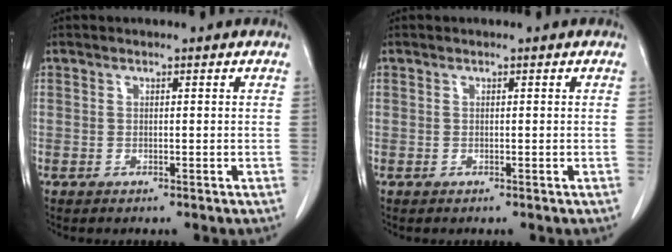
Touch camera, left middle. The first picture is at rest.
{"total": 0.0}